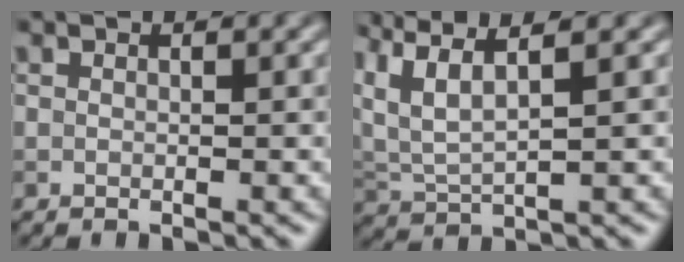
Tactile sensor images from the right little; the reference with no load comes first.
{"total": 5.4, "force": [3.6, 1.4, 3.6], "torque": [-0.092, 0.010, 0.071]}